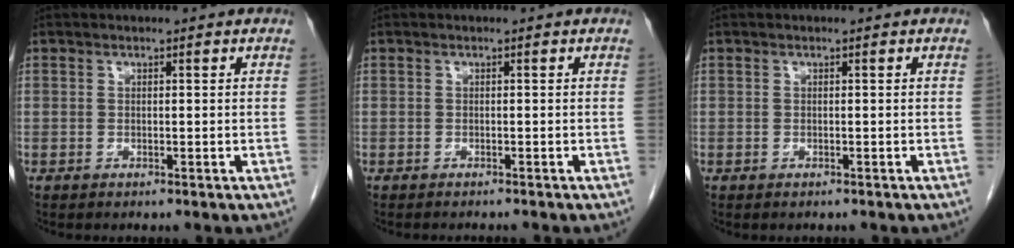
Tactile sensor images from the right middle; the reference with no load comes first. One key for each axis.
{"total": 2.4, "fx": -2.3, "fy": 0.1, "fz": 0.6, "tx": -0.004, "ty": -0.003, "tz": -0.027}
{"total": 0.7, "fx": -0.6, "fy": 0.3, "fz": 0.2, "tx": -0.006, "ty": 0.000, "tz": -0.008}